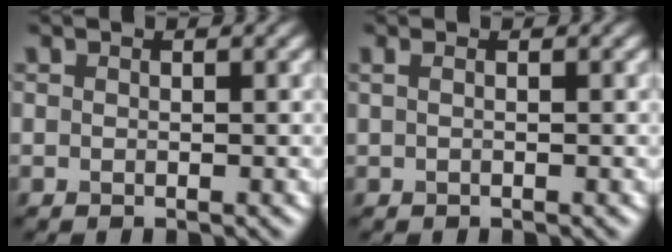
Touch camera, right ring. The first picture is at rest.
{"total": 0.9, "force": [0.3, 0.4, 0.8], "torque": [-0.012, -0.005, -0.002]}